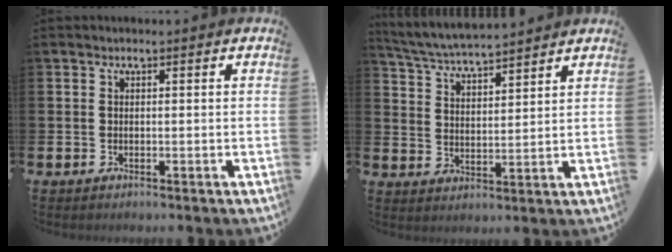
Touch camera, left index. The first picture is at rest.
{"total": 5.3, "force": [5.2, 0.2, 0.8], "torque": [-0.042, -0.031, 0.092]}